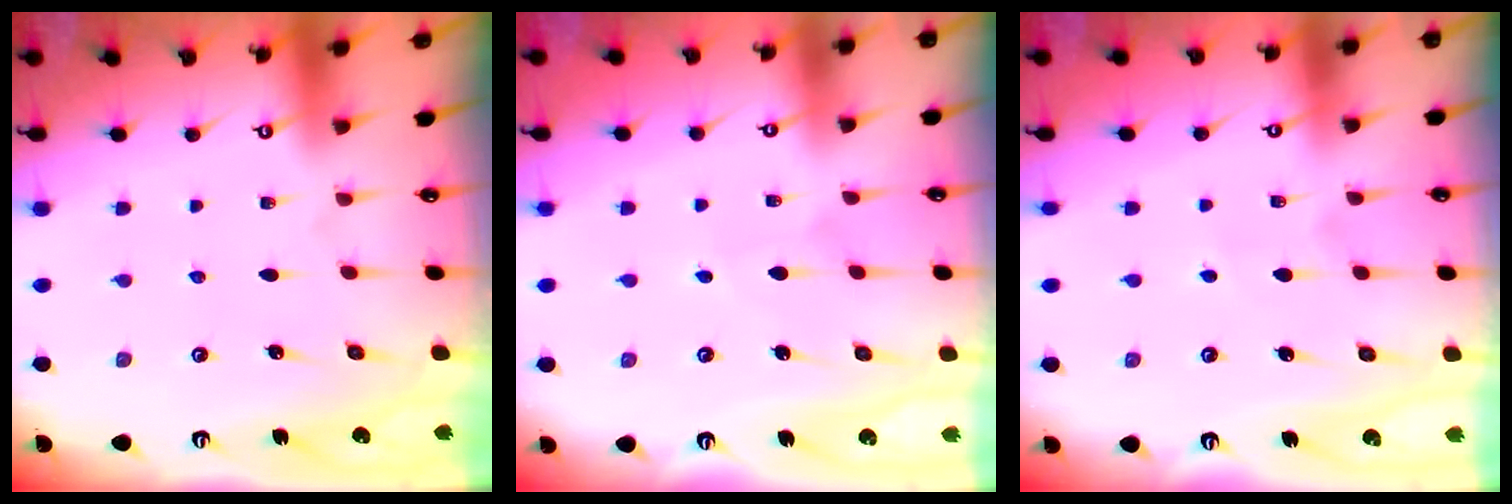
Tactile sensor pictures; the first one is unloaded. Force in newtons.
{"total": 3.1, "press": 3.1, "slide": 0.4}
{"total": 4.9, "press": 4.9, "slide": 0.5}